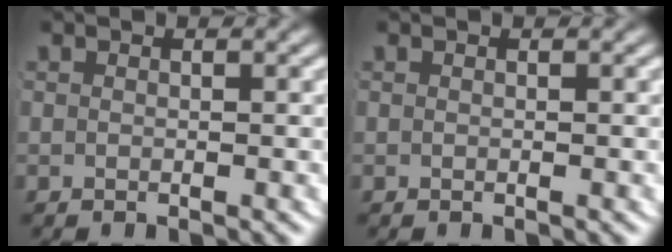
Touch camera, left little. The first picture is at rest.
{"total": 0.0}